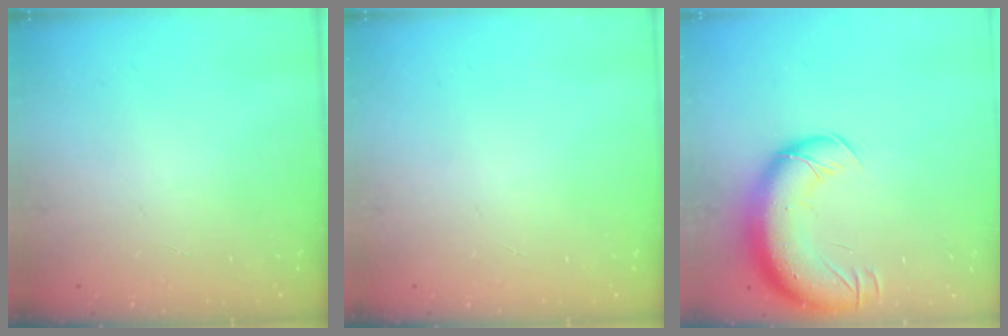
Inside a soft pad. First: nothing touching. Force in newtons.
{"total": 0.0}
{"total": 17.9, "press": 17.4, "slide": 4.1}